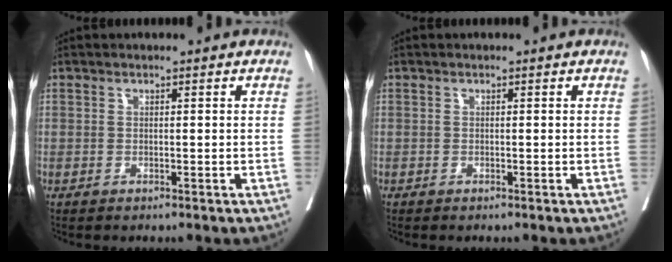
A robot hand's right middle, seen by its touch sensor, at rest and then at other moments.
{"total": 0.0}